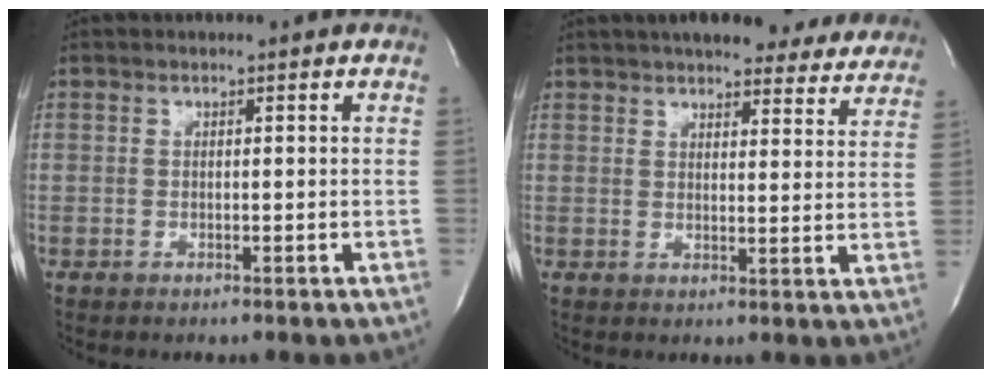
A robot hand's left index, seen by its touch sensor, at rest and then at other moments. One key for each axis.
{"total": 20.5, "fx": 18.1, "fy": 5.3, "fz": 7.9, "tx": -0.107, "ty": 0.004, "tz": 0.214}